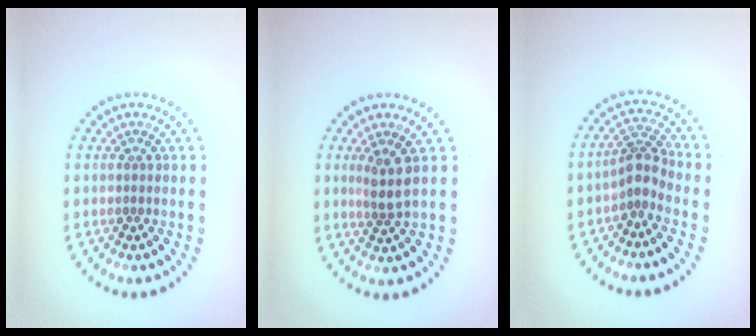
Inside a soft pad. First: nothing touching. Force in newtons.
{"total": 2.2, "press": 1.7, "slide": 1.4}
{"total": 2.6, "press": 2.0, "slide": 1.7}